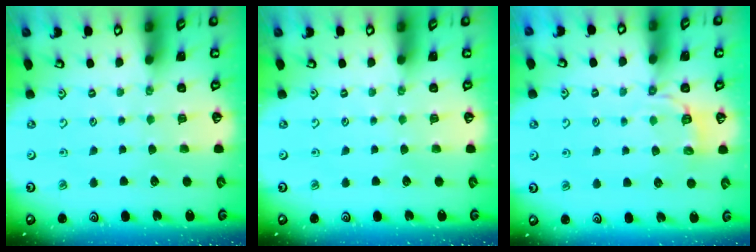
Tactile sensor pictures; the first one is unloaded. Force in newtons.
{"total": 0.0}
{"total": 4.1, "press": 3.5, "slide": 2.1}